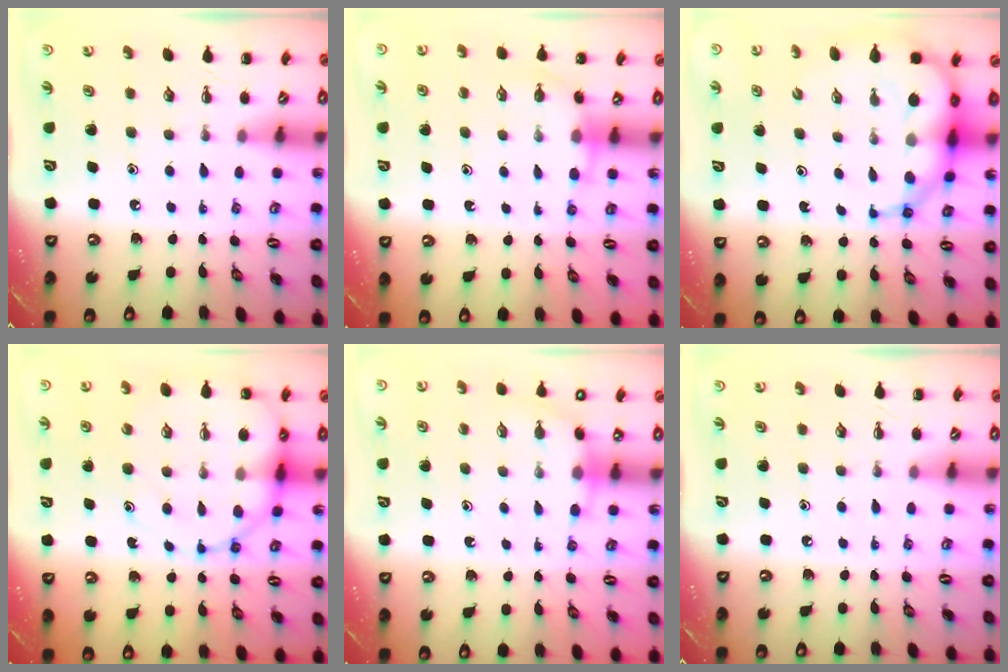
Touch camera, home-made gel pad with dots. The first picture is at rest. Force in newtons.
{"total": 5.1, "press": 5.1, "slide": 0.5}
{"total": 12.1, "press": 11.7, "slide": 3.3}
{"total": 13.6, "press": 13.3, "slide": 2.6}
{"total": 4.8, "press": 4.6, "slide": 1.2}
{"total": 0.0}